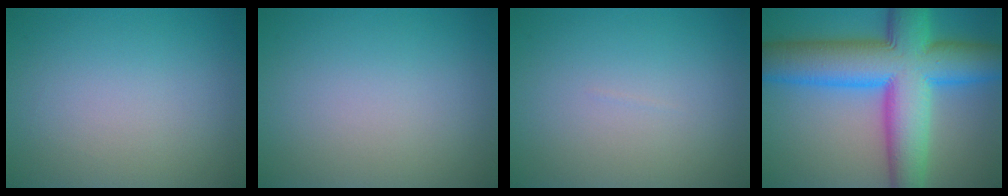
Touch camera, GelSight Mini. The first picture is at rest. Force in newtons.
{"total": 0.0}
{"total": 0.0}
{"total": 14.3, "press": 14.3, "slide": 0.3}